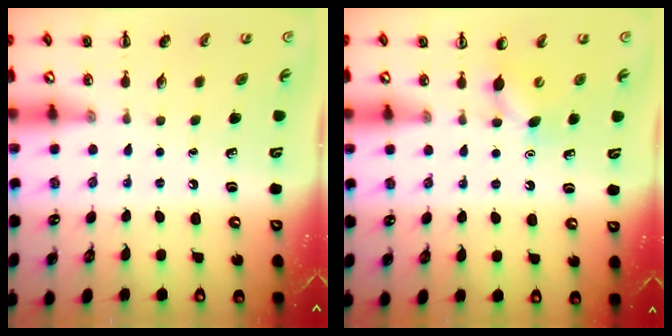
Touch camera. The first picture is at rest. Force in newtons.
{"total": 4.7, "press": 4.6, "slide": 1.1}